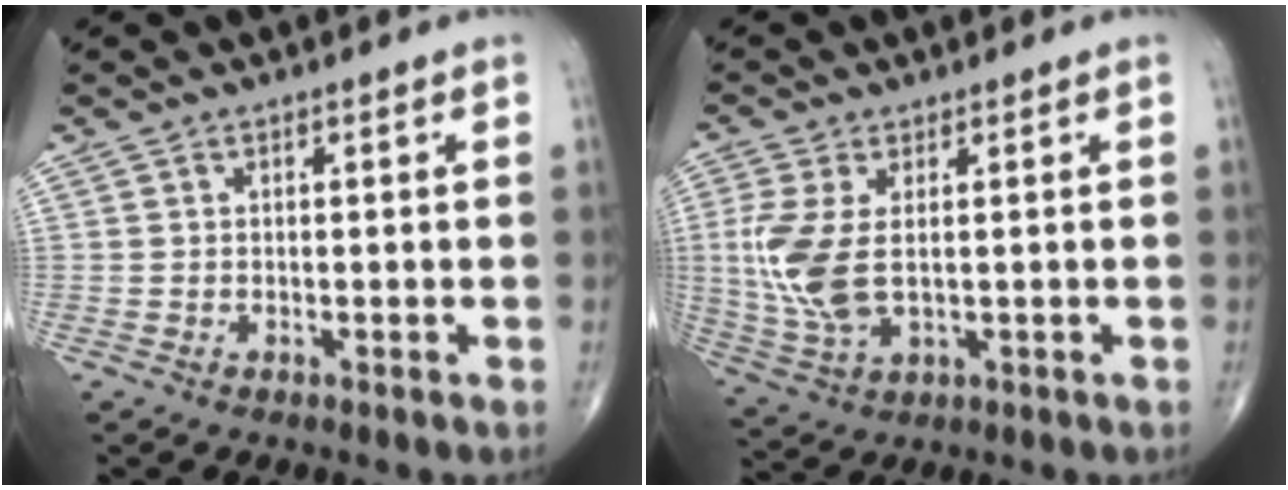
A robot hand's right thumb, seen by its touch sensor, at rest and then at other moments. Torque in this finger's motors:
{"motor_torque": [0.06, 0.14, 1.06, 0.29, 0.06]}